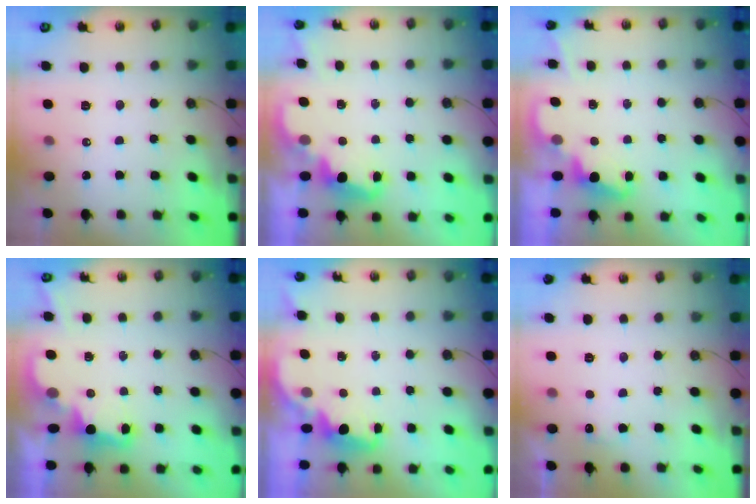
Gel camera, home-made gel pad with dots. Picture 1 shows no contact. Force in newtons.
{"total": 2.7, "press": 2.6, "slide": 0.7}
{"total": 2.3, "press": 2.3, "slide": 0.5}
{"total": 3.0, "press": 2.9, "slide": 0.6}
{"total": 1.9, "press": 1.8, "slide": 0.5}
{"total": 5.3, "press": 5.3, "slide": 0.8}